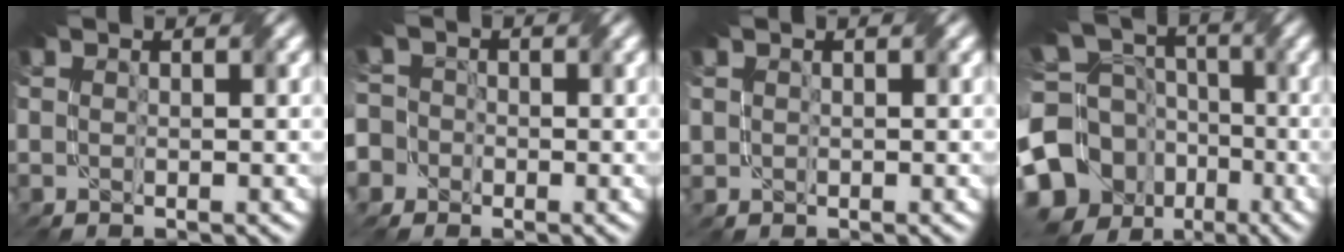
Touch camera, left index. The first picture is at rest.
{"total": 5.4, "force": [-2.6, 4.6, 1.2], "torque": [-0.030, 0.007, -0.068]}
{"total": 0.9, "force": [0.4, 0.8, 0.0], "torque": [0.001, -0.002, 0.009]}
{"total": 14.3, "force": [-5.8, 11.7, 5.9], "torque": [-0.149, -0.014, -0.112]}